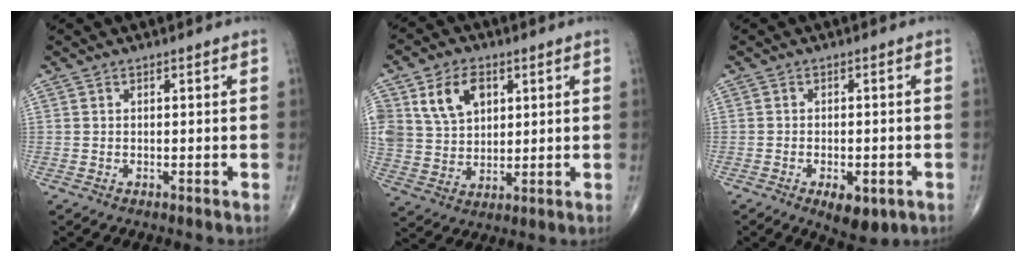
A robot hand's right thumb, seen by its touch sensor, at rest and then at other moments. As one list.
[{"total": 10.8, "force": [4.4, 7.5, 6.3], "torque": [-0.092, -0.012, 0.091]}, {"total": 6.6, "force": [-3.0, 3.1, 5.0], "torque": [-0.068, 0.004, -0.035]}]